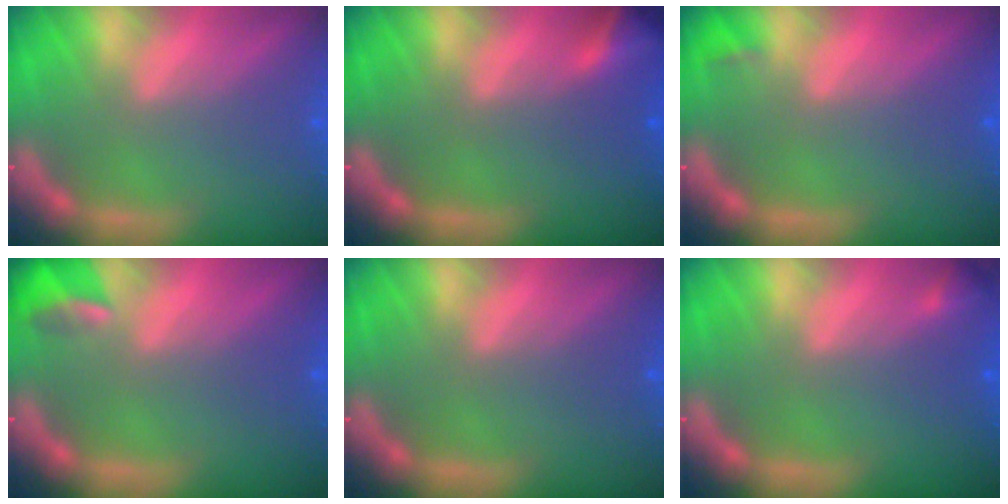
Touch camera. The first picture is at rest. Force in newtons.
{"total": 2.9}
{"total": 0.9}
{"total": 2.9}
{"total": 0.0}
{"total": 0.9}